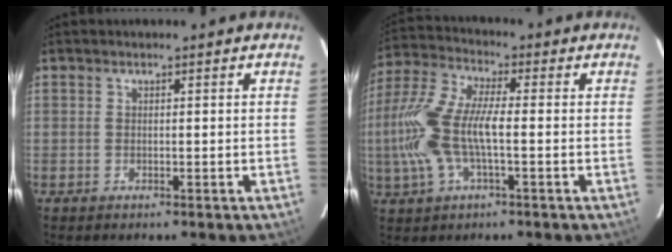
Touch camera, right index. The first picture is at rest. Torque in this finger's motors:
{"motor_torque": [0.94, -0.33, 0.90, 0.21]}